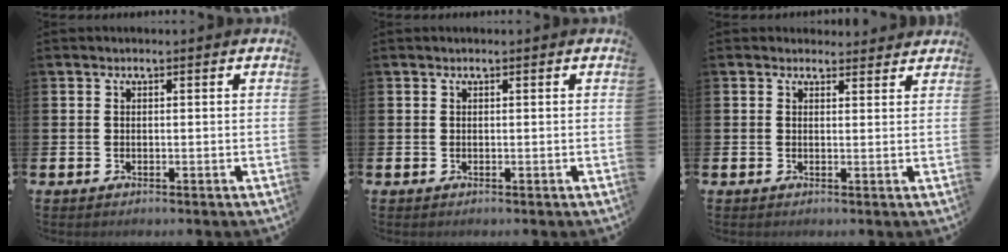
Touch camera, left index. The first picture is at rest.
{"total": 0.0}
{"total": 1.8, "force": [1.7, 0.6, -0.1], "torque": [0.006, -0.006, 0.030]}